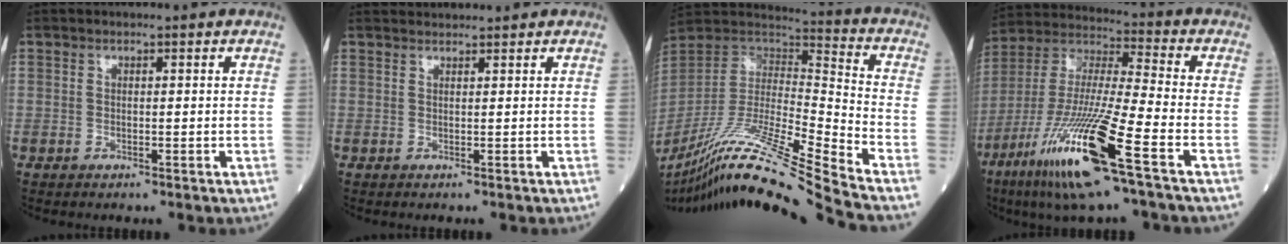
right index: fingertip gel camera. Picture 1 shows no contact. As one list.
[{"total": 1.6, "force": [1.6, -0.2, 0.0], "torque": [-0.006, 0.022, 0.030]}, {"total": 24.6, "force": [-19.9, -2.3, 14.3], "torque": [-0.266, -0.035, -0.362]}, {"total": 19.0, "force": [-9.4, 0.3, 16.5], "torque": [-0.360, -0.047, -0.186]}]